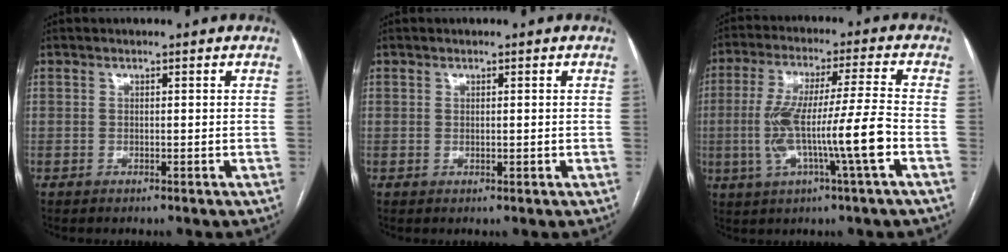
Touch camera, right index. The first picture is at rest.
{"total": 0.5, "force": [-0.1, 0.2, 0.5], "torque": [-0.009, -0.002, 0.000]}
{"total": 12.7, "force": [-3.1, -0.6, 12.3], "torque": [-0.239, 0.007, -0.057]}